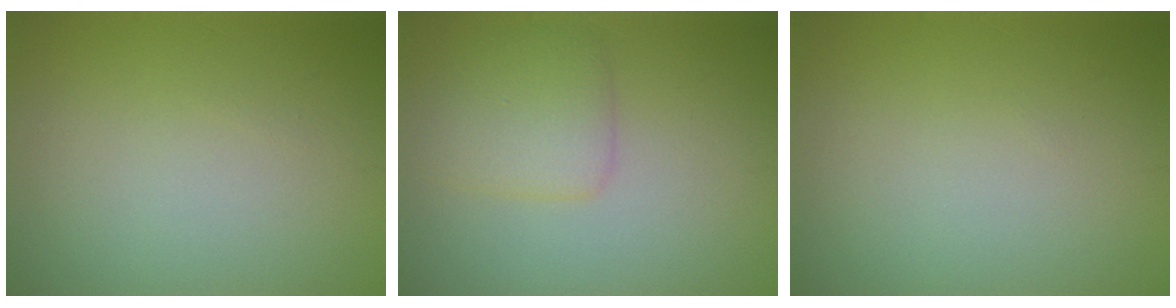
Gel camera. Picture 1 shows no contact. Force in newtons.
{"total": 2.8, "press": 2.8, "slide": 0.2}
{"total": 0.0}